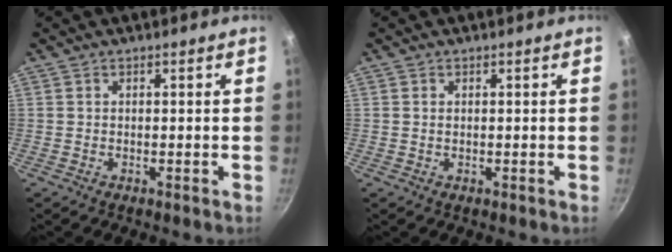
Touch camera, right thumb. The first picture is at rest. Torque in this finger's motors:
{"motor_torque": [-0.23, 0.30, -0.27, 0.14, -0.02]}